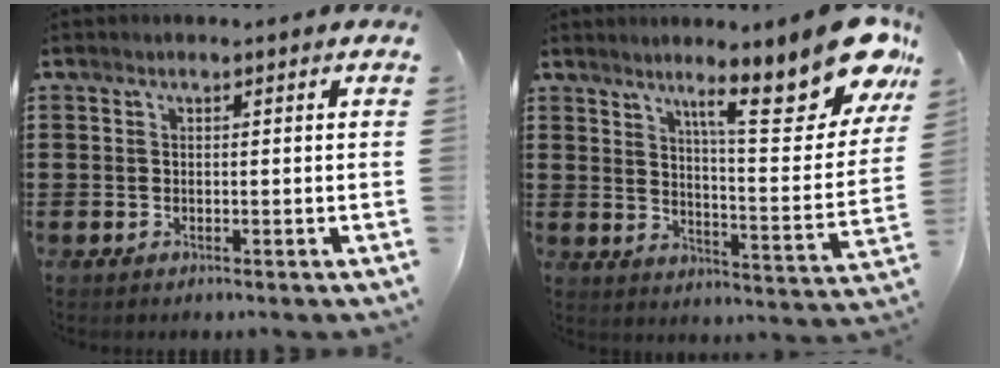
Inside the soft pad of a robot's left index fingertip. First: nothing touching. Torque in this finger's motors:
{"motor_torque": [2.14, 0.00, 1.05, 0.21]}